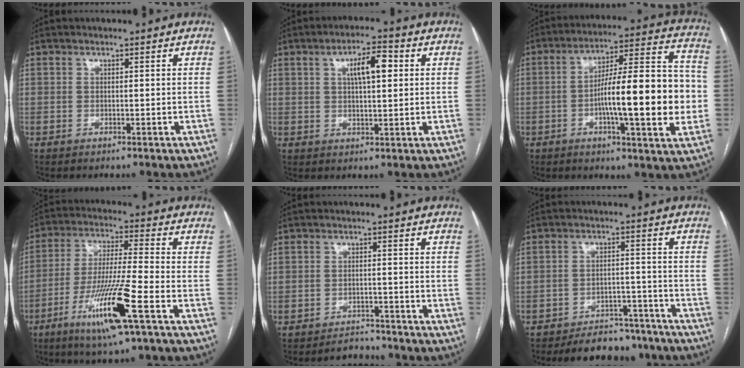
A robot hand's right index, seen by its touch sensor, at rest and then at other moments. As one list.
[{"total": 6.6, "force": [2.0, 1.8, 6.0], "torque": [-0.101, 0.013, 0.033]}, {"total": 19.1, "force": [-2.8, 2.9, 18.7], "torque": [-0.279, 0.020, -0.043]}, {"total": 13.6, "force": [-6.2, -0.1, 12.1], "torque": [-0.243, -0.023, -0.113]}, {"total": 2.7, "force": [-2.6, 0.8, -0.4], "torque": [0.009, -0.003, -0.038]}, {"total": 10.4, "force": [-9.3, 4.2, 2.2], "torque": [-0.007, 0.013, -0.123]}]